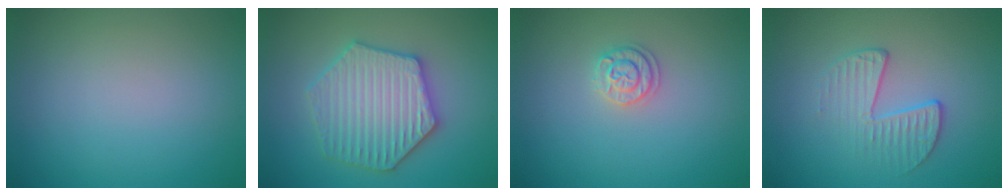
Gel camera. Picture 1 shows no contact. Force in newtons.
{"total": 6.2, "press": 6.2, "slide": 1.0}
{"total": 1.7, "press": 1.7, "slide": 0.3}
{"total": 2.4, "press": 1.7, "slide": 1.8}